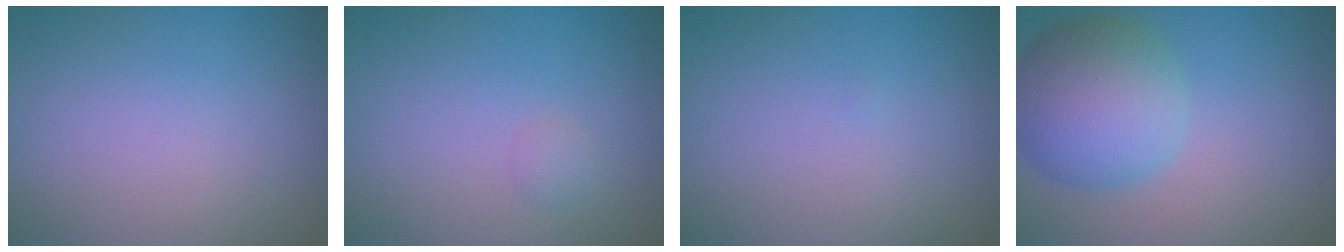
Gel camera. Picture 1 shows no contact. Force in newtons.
{"total": 0.8, "press": 0.8, "slide": 0.0}
{"total": 0.0}
{"total": 6.9, "press": 6.9, "slide": 0.2}